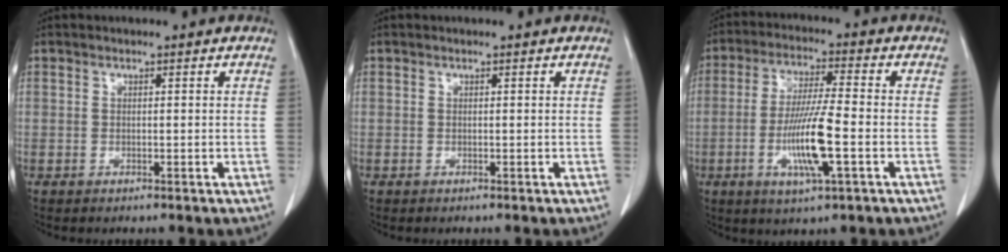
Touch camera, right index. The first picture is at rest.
{"total": 0.0}
{"total": 10.5, "force": [-2.8, 0.6, 10.1], "torque": [-0.195, -0.010, -0.053]}